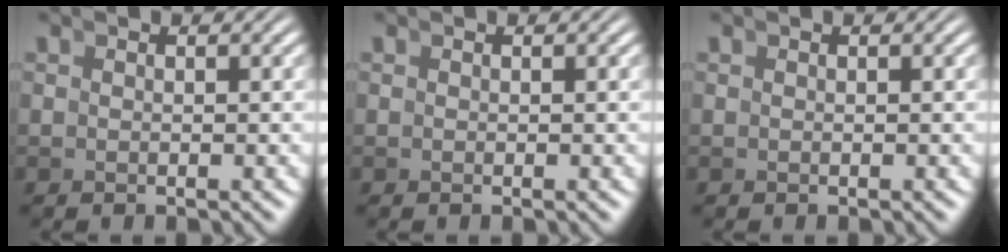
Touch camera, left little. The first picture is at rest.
{"total": 0.0}
{"total": 0.0}